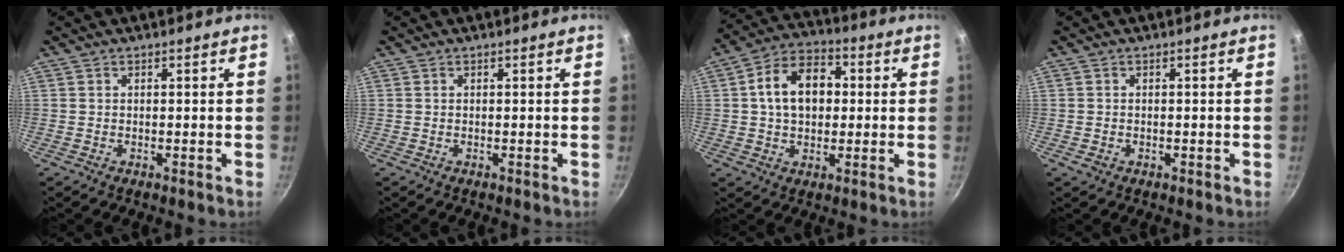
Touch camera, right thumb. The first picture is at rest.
{"total": 0.0}
{"total": 12.4, "force": [1.4, 8.7, 8.7], "torque": [-0.112, 0.025, 0.010]}
{"total": 1.0, "force": [-0.3, 0.8, 0.4], "torque": [-0.008, 0.000, -0.004]}